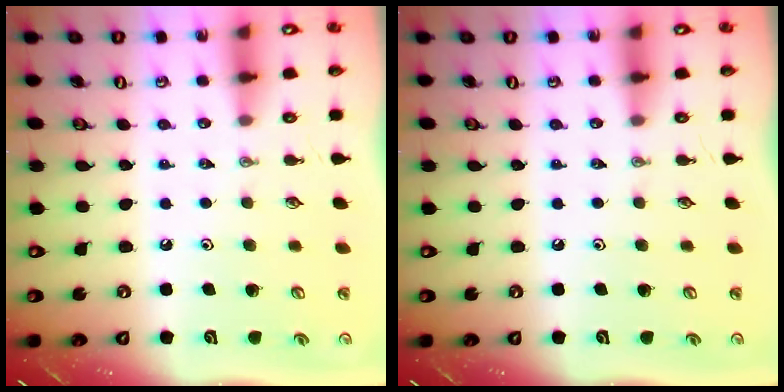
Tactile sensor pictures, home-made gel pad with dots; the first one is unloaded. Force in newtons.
{"total": 0.0}